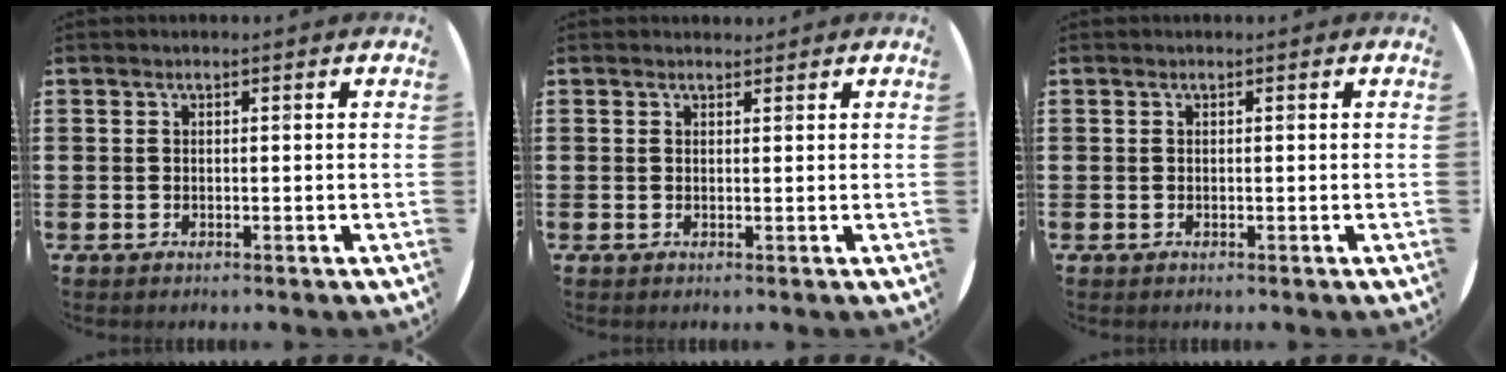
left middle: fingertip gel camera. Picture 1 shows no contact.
{"total": 0.7, "force": [0.7, 0.2, 0.0], "torque": [0.008, 0.000, 0.011]}
{"total": 0.0}